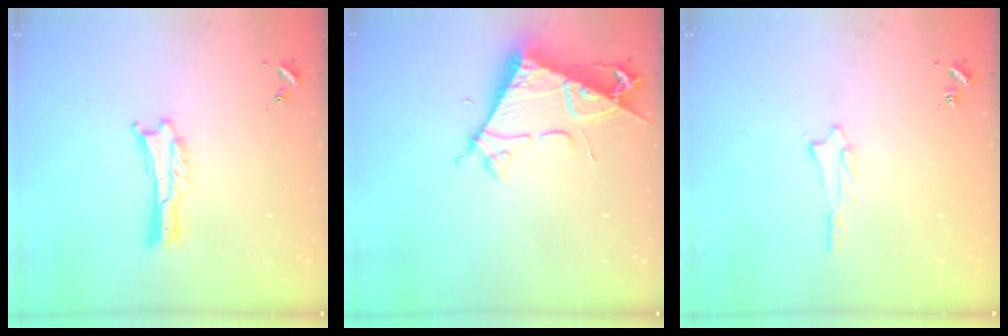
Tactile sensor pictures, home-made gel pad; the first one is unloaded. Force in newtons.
{"total": 7.6, "press": 7.5, "slide": 0.9}
{"total": 1.4, "press": 1.4, "slide": 0.2}